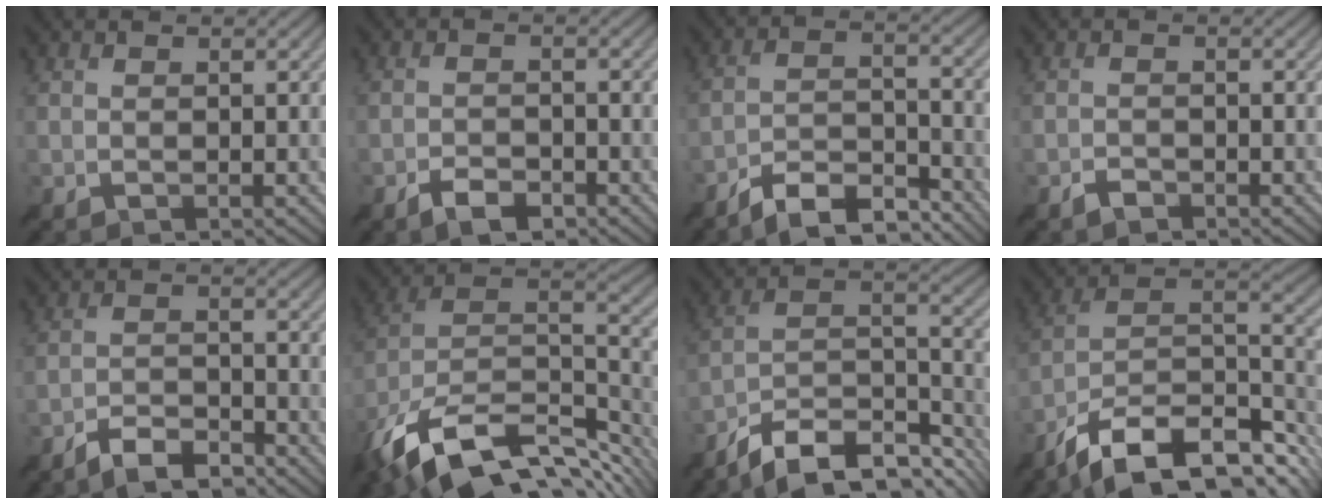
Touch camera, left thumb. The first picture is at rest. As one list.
[{"total": 3.3, "force": [-2.5, 1.3, 1.6], "torque": [-0.032, -0.002, -0.047]}, {"total": 8.6, "force": [-7.3, 2.3, 3.9], "torque": [-0.066, 0.003, -0.140]}, {"total": 1.3, "force": [-1.3, 0.4, 0.2], "torque": [-0.002, 0.000, -0.025]}, {"total": 5.2, "force": [-4.5, 1.3, 2.4], "torque": [-0.045, 0.000, -0.085]}, {"total": 16.8, "force": [-9.4, 8.7, 10.9], "torque": [-0.262, -0.025, -0.148]}, {"total": 13.8, "force": [-10.9, 4.1, 7.4], "torque": [-0.151, -0.004, -0.188]}, {"total": 15.4, "force": [-9.8, 6.3, 10.1], "torque": [-0.218, -0.019, -0.163]}]